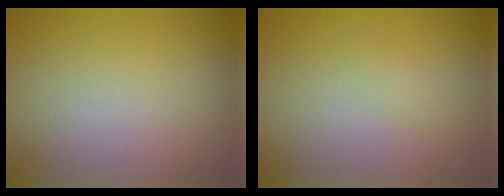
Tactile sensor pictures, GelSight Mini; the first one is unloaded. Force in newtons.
{"total": 0.8, "press": 0.8, "slide": 0.0}